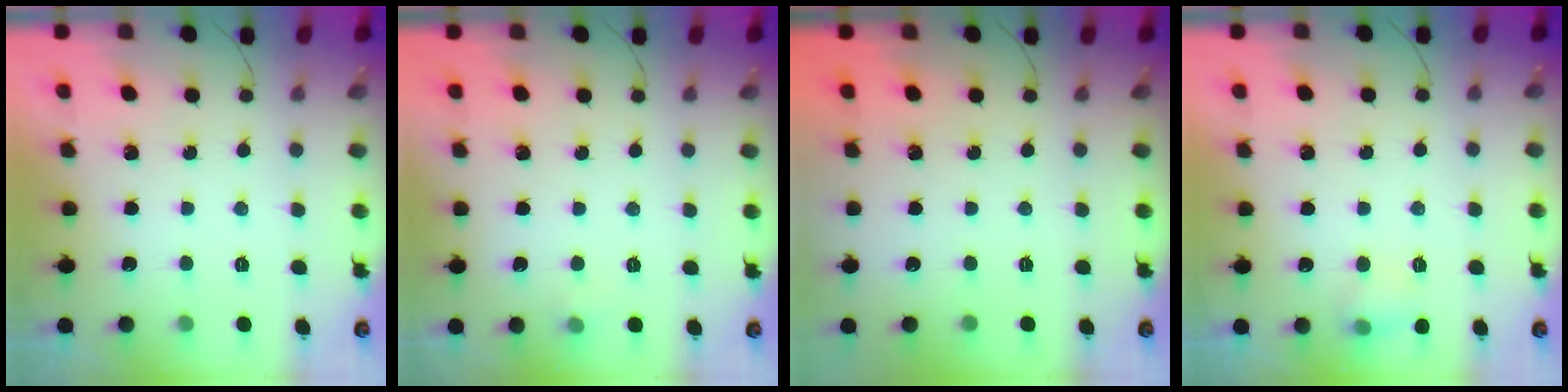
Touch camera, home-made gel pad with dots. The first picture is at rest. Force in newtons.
{"total": 7.4, "press": 3.1, "slide": 6.7}
{"total": 0.0}
{"total": 5.8, "press": 5.5, "slide": 1.6}